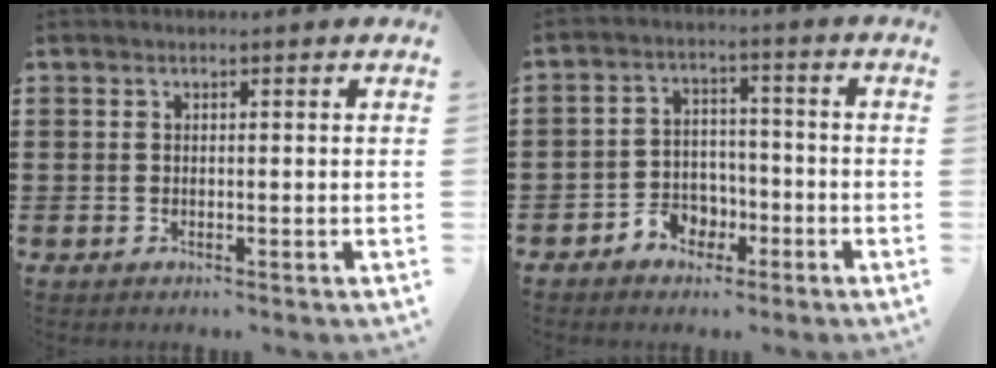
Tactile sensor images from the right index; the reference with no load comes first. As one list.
[{"total": 4.2, "force": [-2.4, 3.3, 1.2], "torque": [-0.030, 0.010, -0.045]}]